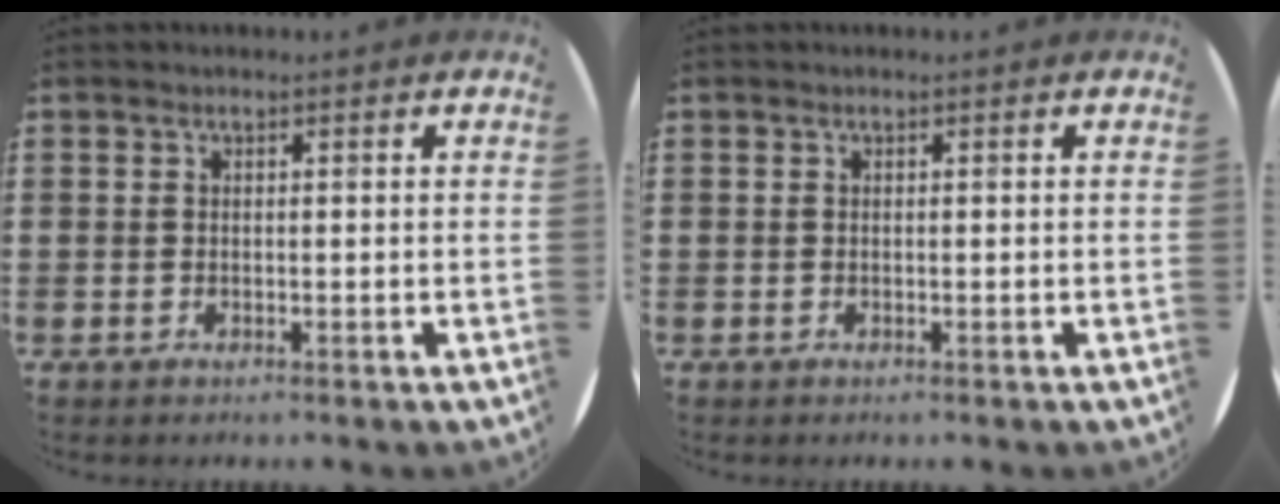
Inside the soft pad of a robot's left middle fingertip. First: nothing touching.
{"total": 0.0}